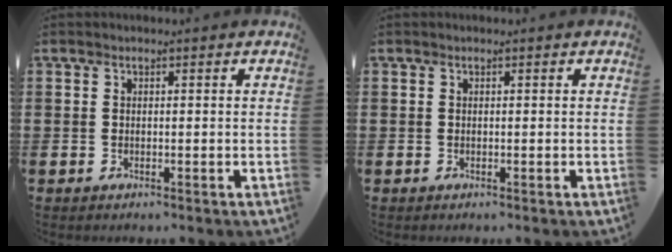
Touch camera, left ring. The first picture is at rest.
{"total": 0.0}